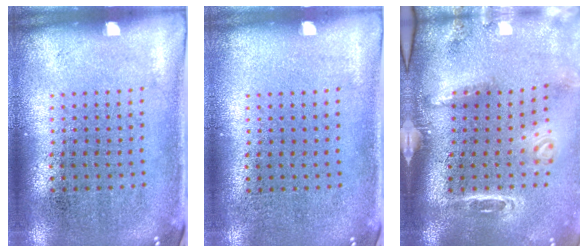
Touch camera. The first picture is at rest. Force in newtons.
{"total": 0.0}
{"total": 3.2, "press": 2.2, "slide": 2.3}